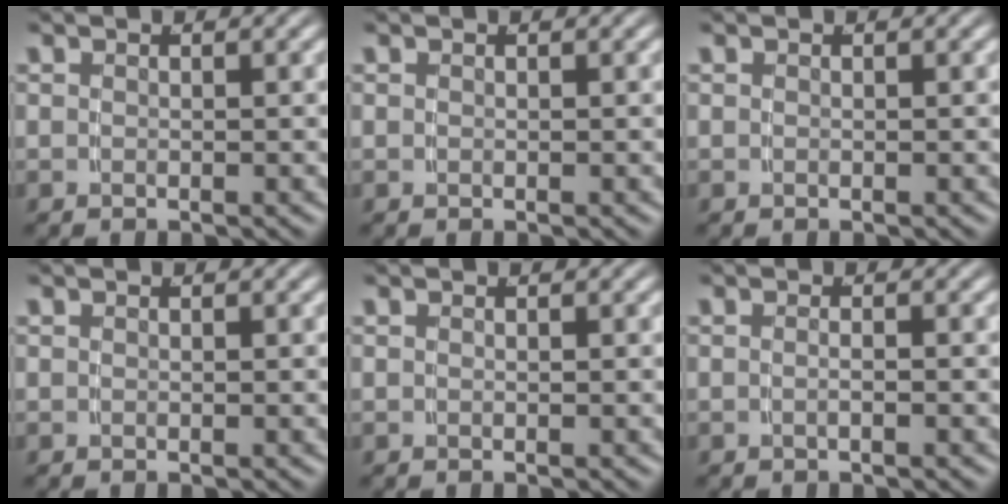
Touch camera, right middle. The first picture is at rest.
{"total": 0.0}
{"total": 0.0}
{"total": 0.0}
{"total": 0.0}
{"total": 0.9, "force": [-0.6, -0.3, 0.6], "torque": [-0.011, -0.001, -0.012]}